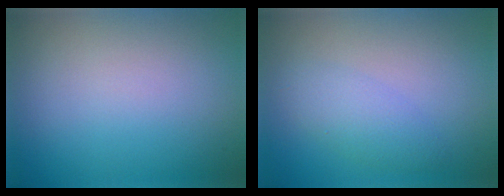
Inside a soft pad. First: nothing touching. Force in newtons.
{"total": 2.5, "press": 2.5, "slide": 0.1}